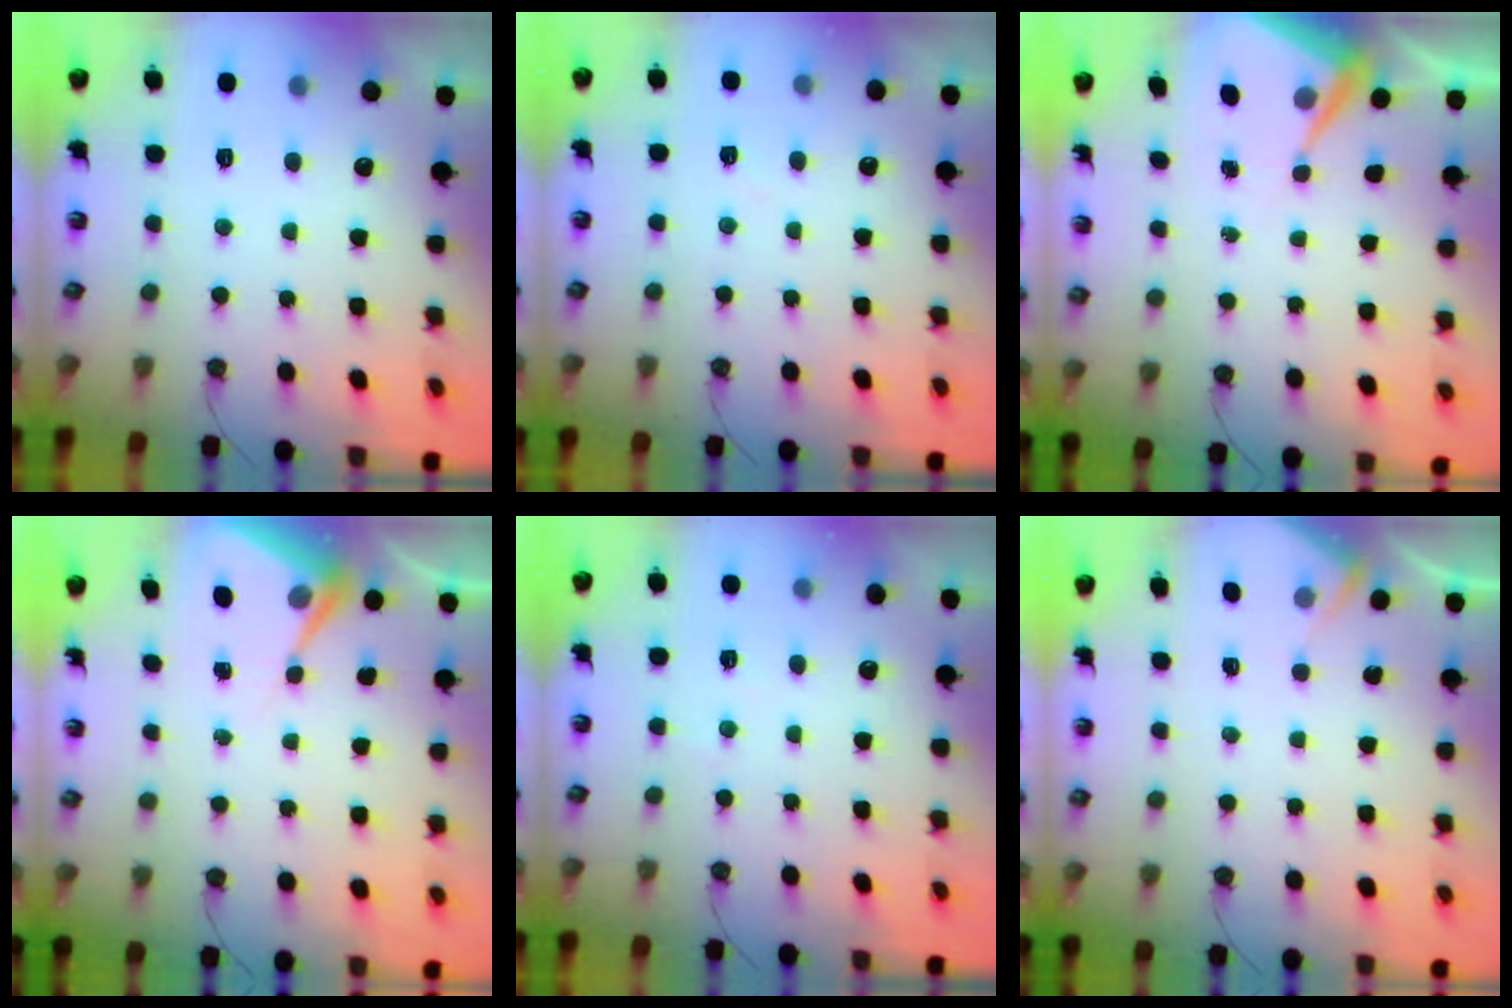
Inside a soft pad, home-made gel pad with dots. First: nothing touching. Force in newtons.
{"total": 4.8, "press": 4.8, "slide": 0.7}
{"total": 6.7, "press": 6.7, "slide": 0.3}
{"total": 6.4, "press": 6.3, "slide": 0.5}
{"total": 2.2, "press": 2.2, "slide": 0.4}
{"total": 4.6, "press": 4.6, "slide": 0.6}